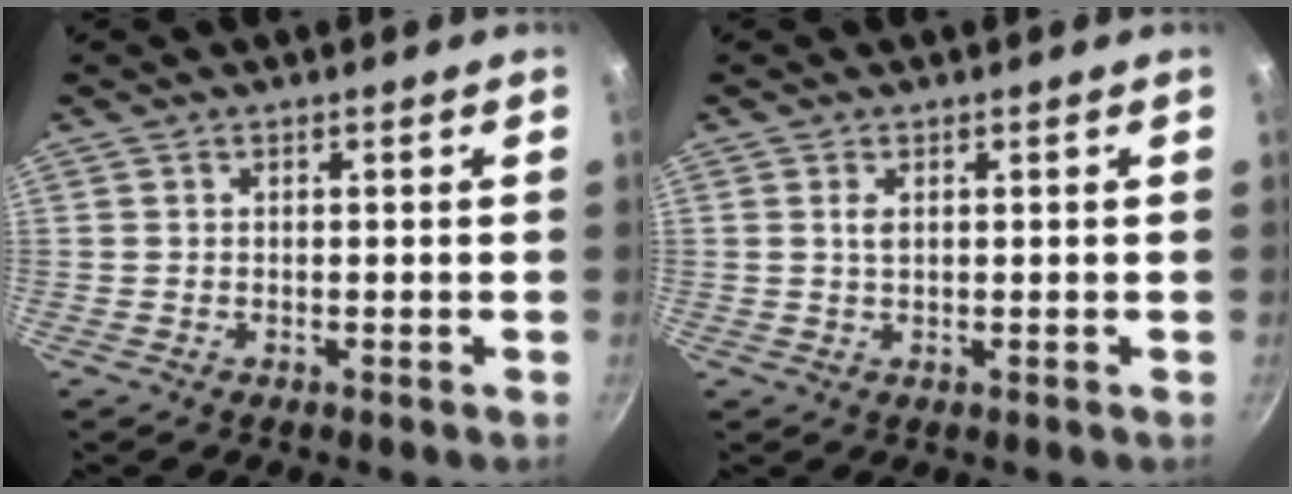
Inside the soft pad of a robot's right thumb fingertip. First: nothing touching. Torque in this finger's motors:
{"motor_torque": [0.00, 0.11, 0.36, -0.06, 0.01]}